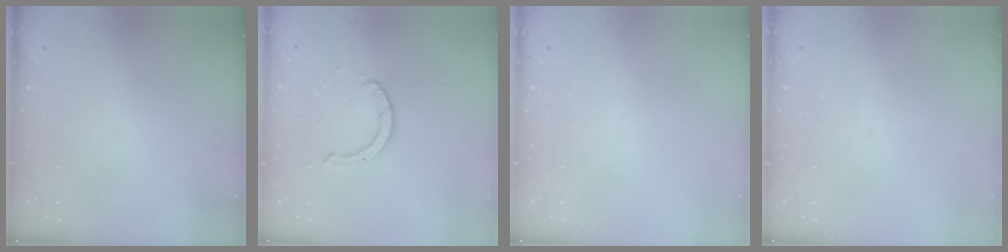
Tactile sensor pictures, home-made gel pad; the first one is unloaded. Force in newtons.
{"total": 2.2, "press": 2.2, "slide": 0.2}
{"total": 0.0}
{"total": 0.0}